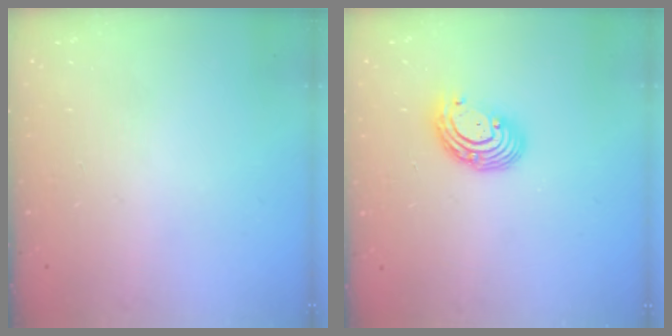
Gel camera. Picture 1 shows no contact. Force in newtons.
{"total": 8.1, "press": 8.0, "slide": 1.5}